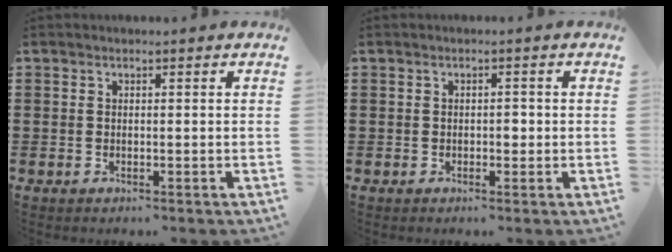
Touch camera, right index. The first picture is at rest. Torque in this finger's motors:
{"motor_torque": [0.62, 0.52, 0.04, 0.00]}